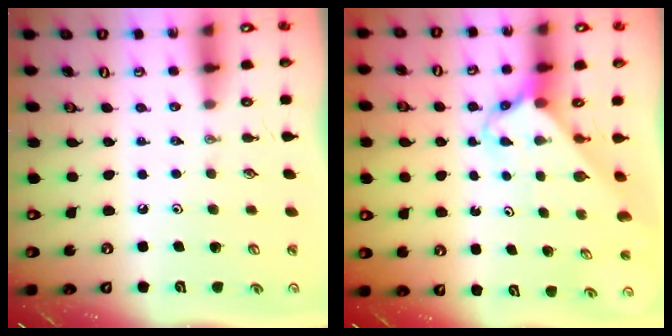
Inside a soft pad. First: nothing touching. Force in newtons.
{"total": 2.7, "press": 2.7, "slide": 0.2}